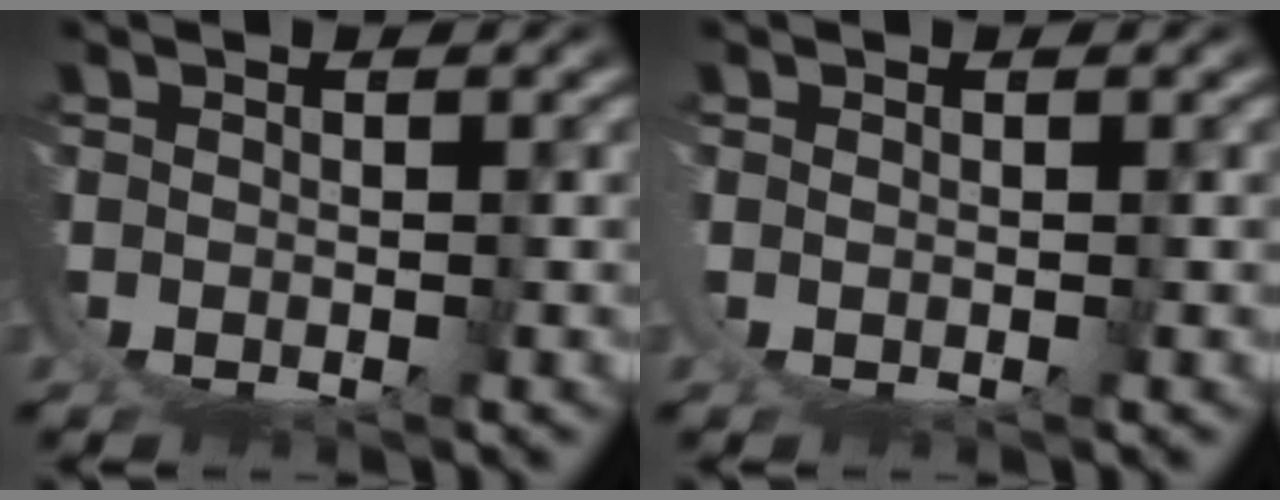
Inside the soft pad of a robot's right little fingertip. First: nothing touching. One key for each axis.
{"total": 1.0, "fx": 0.5, "fy": -0.5, "fz": 0.6, "tx": -0.019, "ty": -0.005, "tz": 0.014}